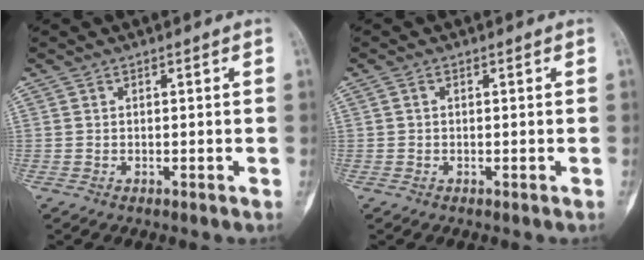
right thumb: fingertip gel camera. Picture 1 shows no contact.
{"total": 0.5, "force": [0.1, 0.3, 0.4], "torque": [-0.010, 0.002, 0.001]}